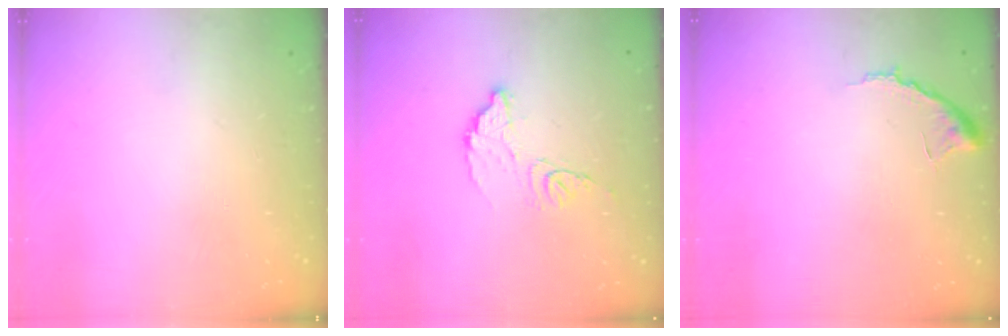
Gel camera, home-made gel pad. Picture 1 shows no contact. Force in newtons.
{"total": 8.9, "press": 8.9, "slide": 0.6}
{"total": 6.9, "press": 6.9, "slide": 0.6}